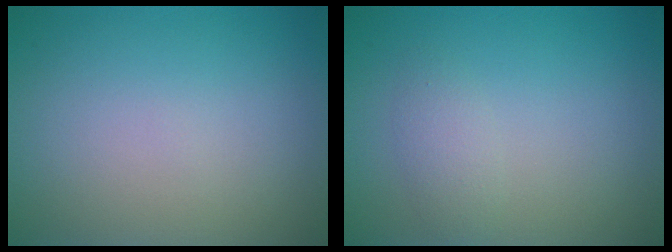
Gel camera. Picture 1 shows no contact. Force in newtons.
{"total": 1.5, "press": 1.5, "slide": 0.2}